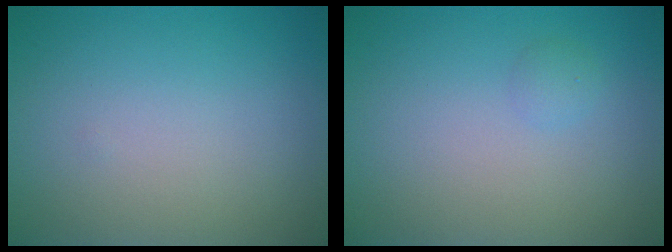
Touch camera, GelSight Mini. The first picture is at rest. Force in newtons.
{"total": 0.8, "press": 0.8, "slide": 0.0}